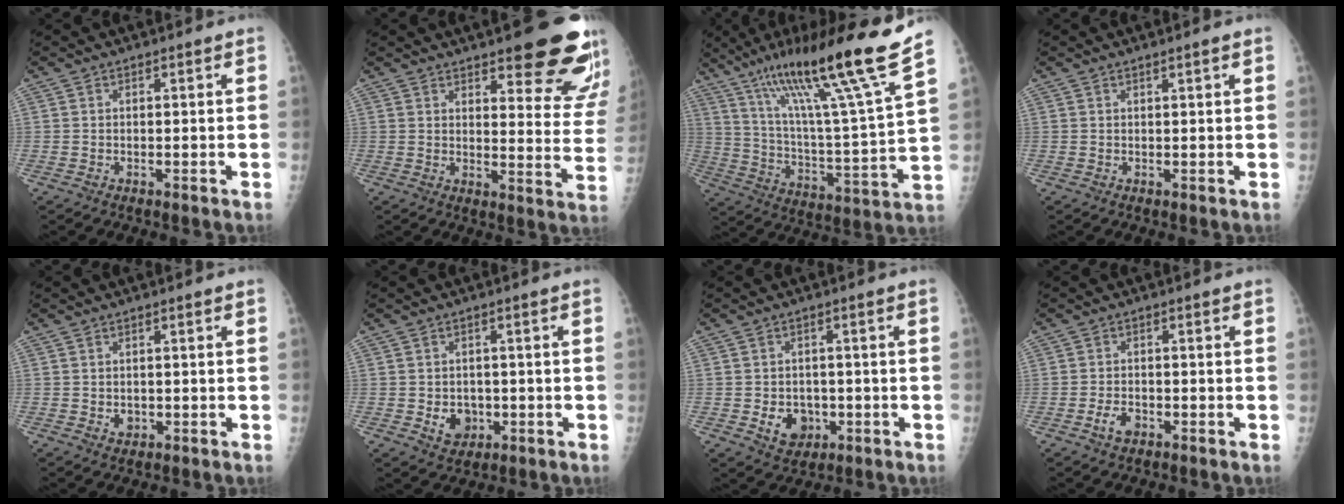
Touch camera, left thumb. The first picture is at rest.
{"total": 18.3, "force": [12.3, 5.1, 12.5], "torque": [-0.120, -0.076, 0.148]}
{"total": 24.2, "force": [16.8, 0.2, 17.4], "torque": [-0.264, -0.075, 0.285]}
{"total": 1.0, "force": [0.5, -0.1, 0.8], "torque": [-0.015, -0.002, 0.011]}
{"total": 1.8, "force": [-0.3, 1.5, 1.0], "torque": [-0.004, 0.001, 0.000]}
{"total": 4.9, "force": [-1.1, 4.0, 2.5], "torque": [-0.014, 0.005, -0.007]}
{"total": 5.9, "force": [-1.6, 4.8, 3.1], "torque": [-0.021, 0.008, -0.014]}
{"total": 3.0, "force": [-1.6, 1.7, 1.8], "torque": [-0.032, 0.011, -0.025]}